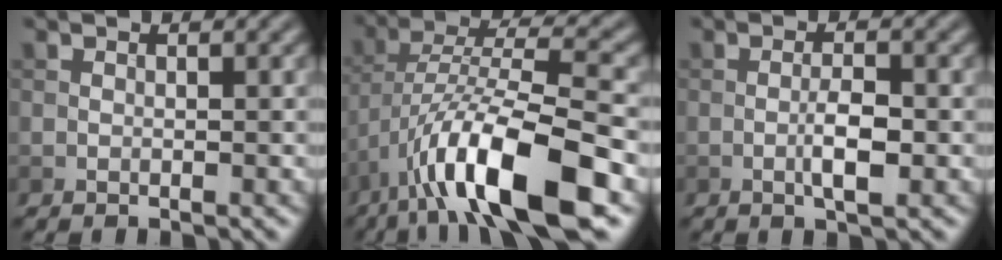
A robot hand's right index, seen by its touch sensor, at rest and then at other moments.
{"total": 12.3, "force": [-6.4, 3.1, 10.0], "torque": [-0.171, 0.013, -0.113]}
{"total": 2.7, "force": [-0.7, 0.7, 2.5], "torque": [-0.045, 0.002, -0.015]}